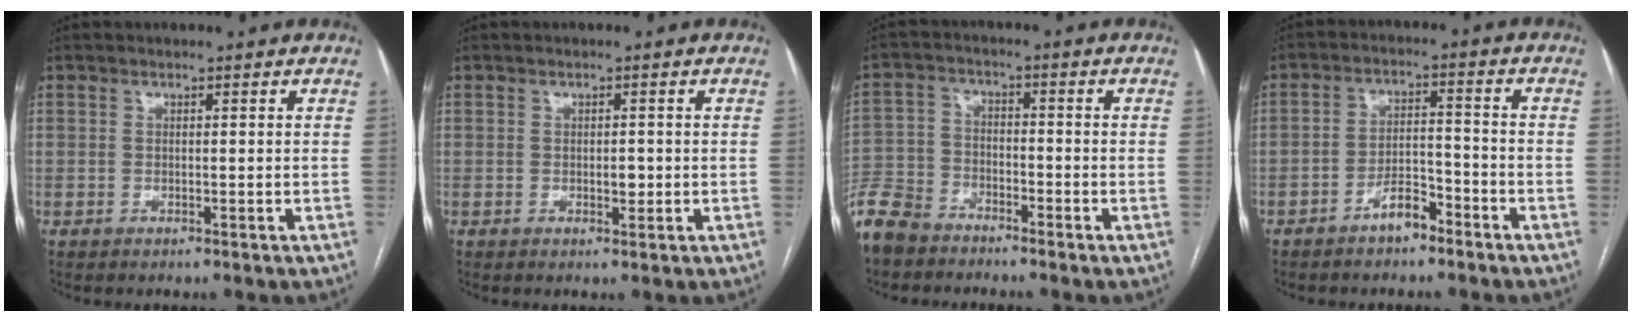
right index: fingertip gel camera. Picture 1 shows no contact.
{"total": 1.5, "force": [-0.2, 0.8, 1.3], "torque": [-0.017, 0.001, -0.001]}
{"total": 9.2, "force": [-7.8, 4.4, 2.3], "torque": [-0.056, -0.006, -0.154]}
{"total": 4.9, "force": [-3.6, 1.8, 2.9], "torque": [-0.051, 0.014, -0.064]}